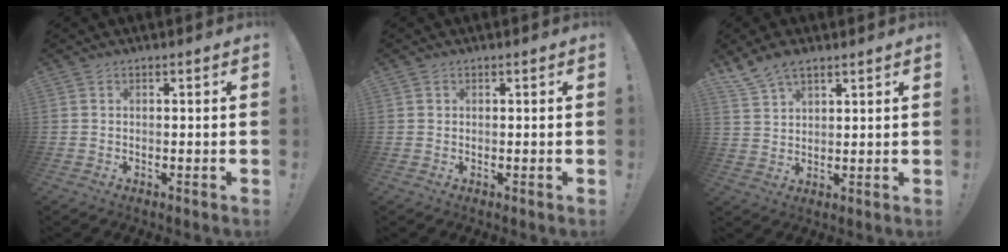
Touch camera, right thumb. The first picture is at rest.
{"total": 0.6, "force": [0.4, 0.4, 0.0], "torque": [0.005, -0.002, 0.006]}
{"total": 6.9, "force": [5.4, 2.8, 3.1], "torque": [-0.062, -0.025, 0.106]}